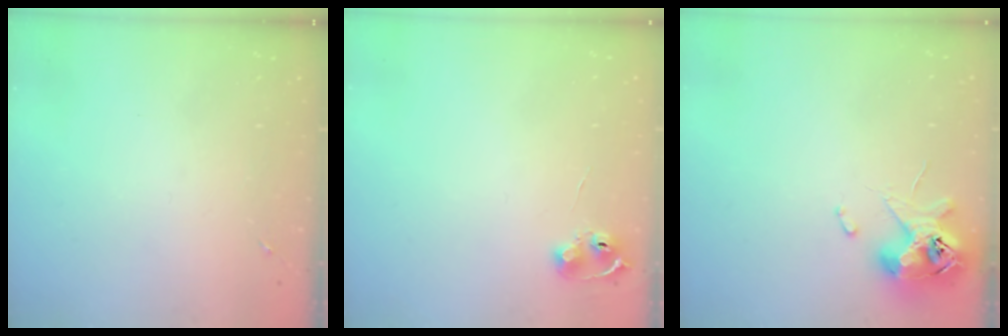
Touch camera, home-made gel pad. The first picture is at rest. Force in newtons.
{"total": 6.3, "press": 6.3, "slide": 0.8}
{"total": 11.8, "press": 11.6, "slide": 1.9}